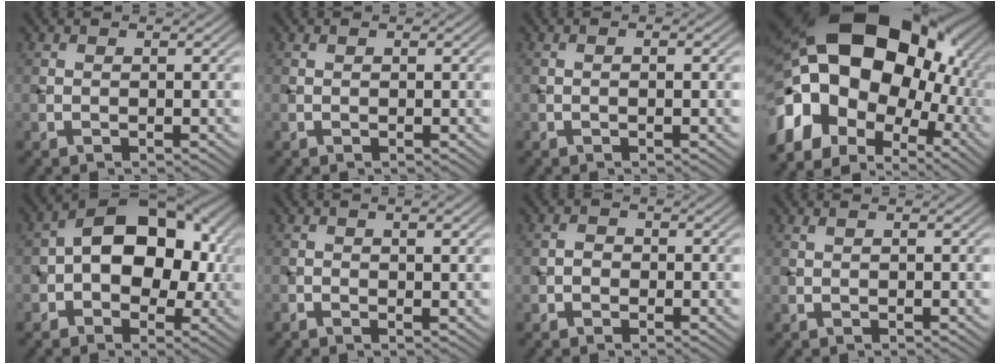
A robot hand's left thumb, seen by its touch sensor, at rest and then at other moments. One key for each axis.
{"total": 0.0}
{"total": 0.8, "fx": -0.2, "fy": 0.1, "fz": 0.8, "tx": -0.013, "ty": 0.001, "tz": -0.004}
{"total": 22.2, "fx": 0.3, "fy": 15.8, "fz": 15.5, "tx": -0.314, "ty": -0.009, "tz": 0.009}
{"total": 12.4, "fx": 0.0, "fy": 8.0, "fz": 9.5, "tx": -0.129, "ty": 0.025, "tz": -0.013}
{"total": 2.3, "fx": 0.2, "fy": 0.4, "fz": 2.2, "tx": -0.036, "ty": 0.000, "tz": 0.002}
{"total": 1.2, "fx": -0.5, "fy": 1.0, "fz": 0.5, "tx": -0.008, "ty": 0.001, "tz": -0.014}
{"total": 0.5, "fx": 0.2, "fy": 0.0, "fz": 0.5, "tx": -0.012, "ty": 0.005, "tz": 0.004}